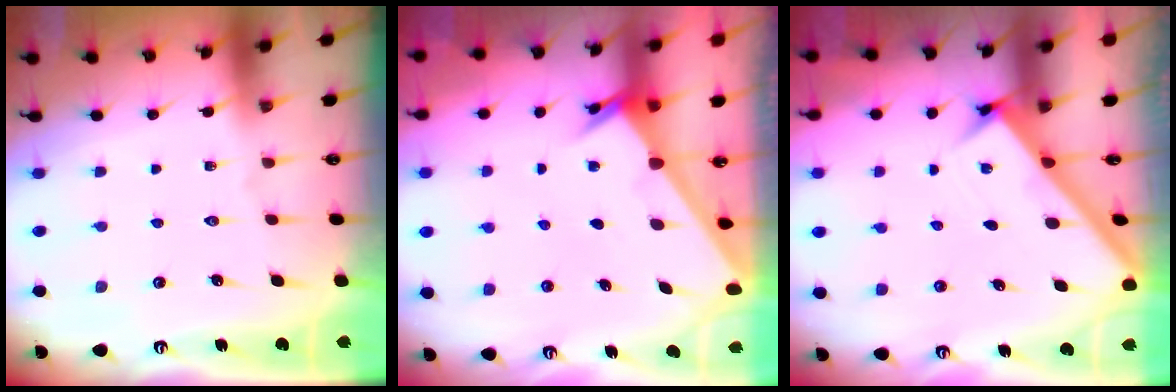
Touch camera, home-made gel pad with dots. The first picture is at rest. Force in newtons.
{"total": 2.2, "press": 2.2, "slide": 0.2}
{"total": 2.6, "press": 2.6, "slide": 0.3}